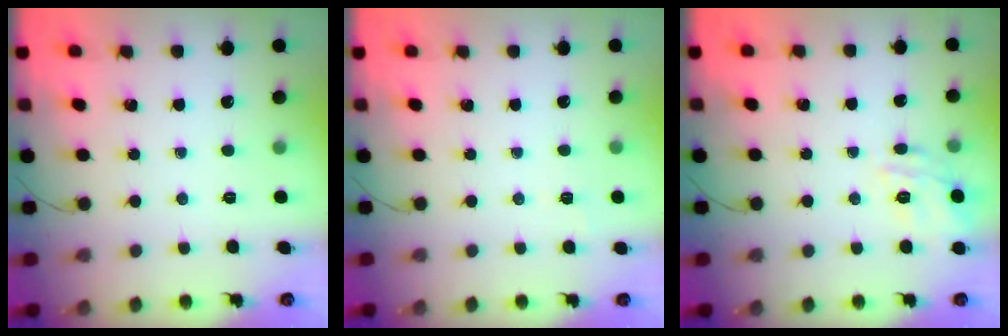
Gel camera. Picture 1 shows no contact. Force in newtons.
{"total": 1.3, "press": 0.0, "slide": 1.3}
{"total": 11.9, "press": 11.9, "slide": 0.7}